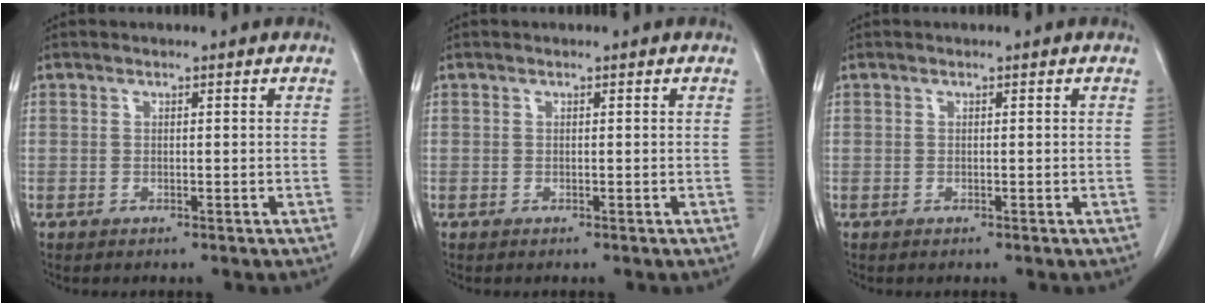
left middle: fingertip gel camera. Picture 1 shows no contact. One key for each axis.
{"total": 0.0}
{"total": 0.0}